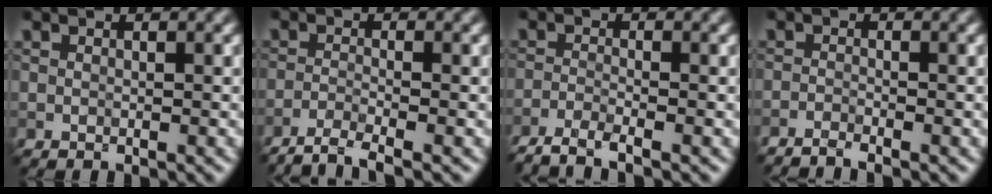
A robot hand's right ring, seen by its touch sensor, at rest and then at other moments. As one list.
[{"total": 3.1, "force": [-2.5, 0.4, 1.8], "torque": [-0.034, -0.001, -0.058]}, {"total": 3.3, "force": [-2.6, 0.5, 1.9], "torque": [-0.039, -0.003, -0.061]}, {"total": 1.9, "force": [-1.7, 0.1, 0.8], "torque": [-0.022, 0.001, -0.039]}]